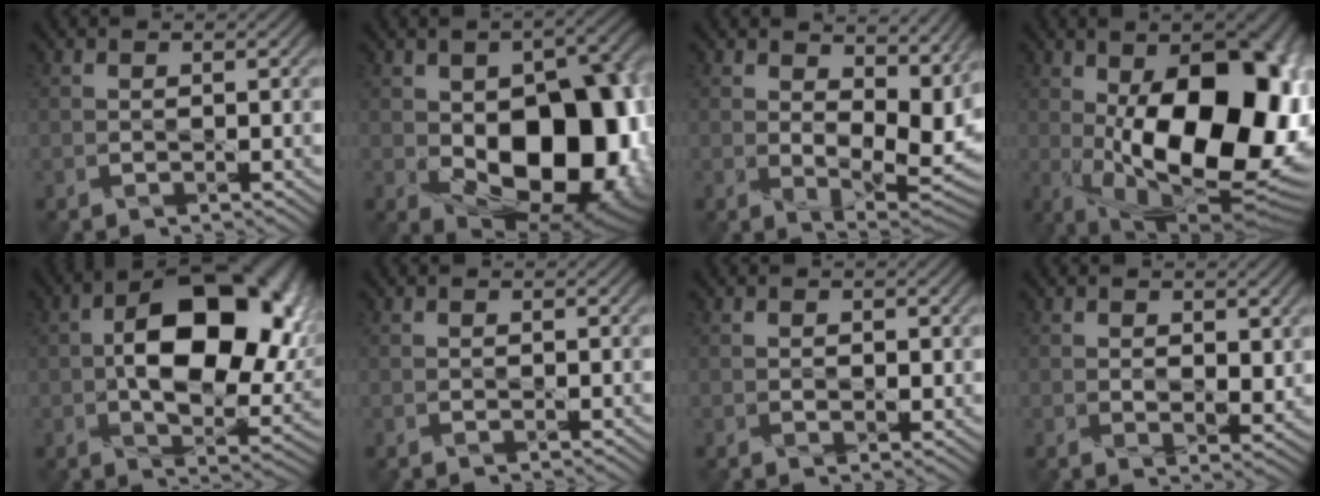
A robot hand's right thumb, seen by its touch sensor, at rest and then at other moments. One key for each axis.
{"total": 18.2, "fx": -3.1, "fy": 11.2, "fz": 14.0, "tx": -0.170, "ty": -0.032, "tz": -0.027}
{"total": 9.7, "fx": 3.6, "fy": 5.3, "fz": 7.3, "tx": -0.132, "ty": -0.019, "tz": 0.069}
{"total": 21.9, "fx": 0.0, "fy": 10.8, "fz": 19.1, "tx": -0.282, "ty": -0.007, "tz": -0.011}
{"total": 16.3, "fx": 1.8, "fy": 9.4, "fz": 13.2, "tx": -0.197, "ty": -0.003, "tz": 0.036}
{"total": 0.0}
{"total": 1.3, "fx": 0.2, "fy": 0.9, "fz": 0.9, "tx": -0.016, "ty": -0.003, "tz": 0.004}
{"total": 3.2, "fx": 1.0, "fy": 1.9, "fz": 2.4, "tx": -0.047, "ty": -0.007, "tz": 0.021}